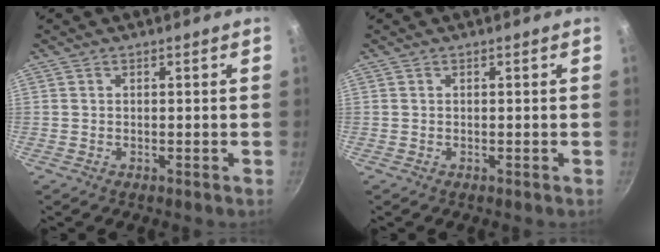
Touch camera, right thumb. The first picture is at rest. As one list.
[{"total": 0.0}]